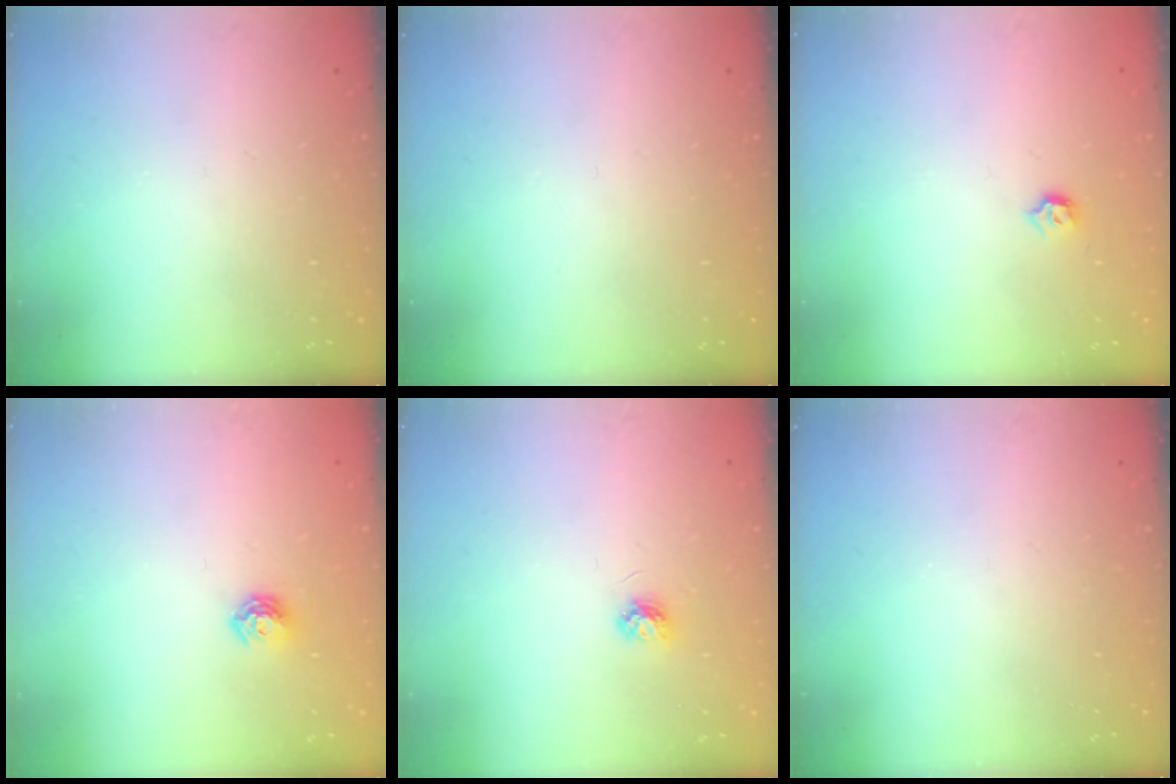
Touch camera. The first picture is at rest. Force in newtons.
{"total": 0.0}
{"total": 3.4, "press": 3.3, "slide": 0.6}
{"total": 5.2, "press": 5.2, "slide": 0.5}
{"total": 3.9, "press": 3.9, "slide": 0.5}
{"total": 0.0}